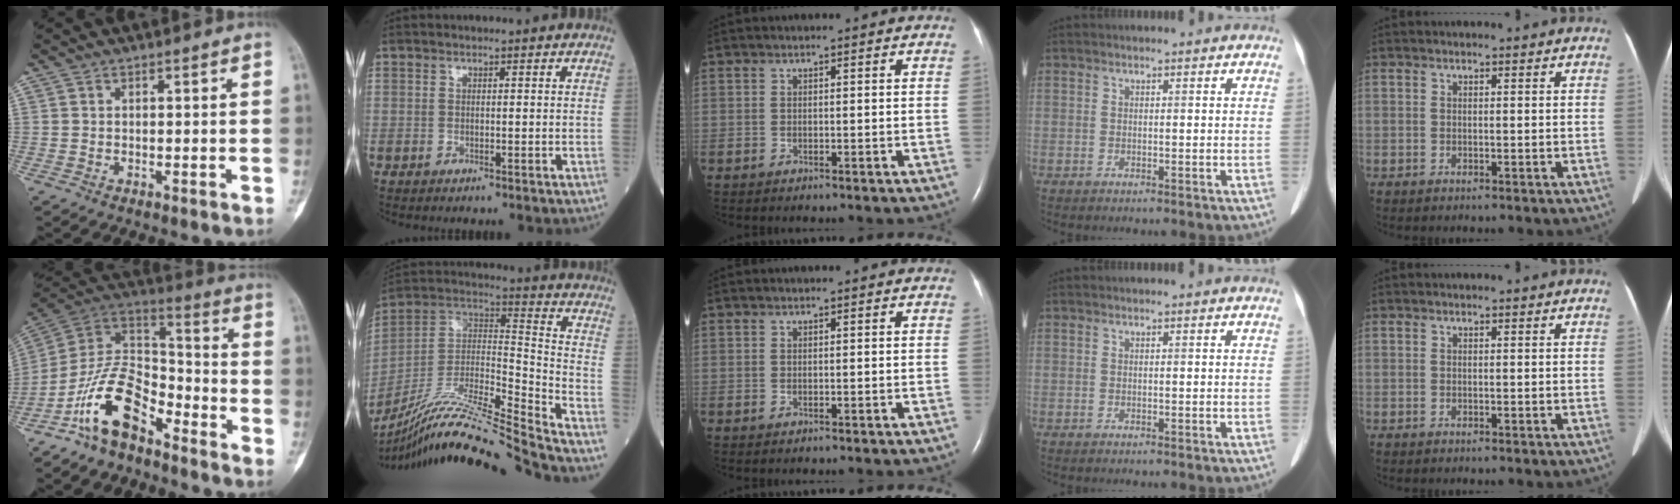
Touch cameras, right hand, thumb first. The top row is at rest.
{"thumb": {"total": 15.0, "force": [-9.3, 7.5, 9.2], "torque": [-0.149, 0.089, -0.185]}, "index": {"total": 23.3, "force": [-20.7, -1.6, 10.5], "torque": [-0.209, -0.015, -0.363]}}